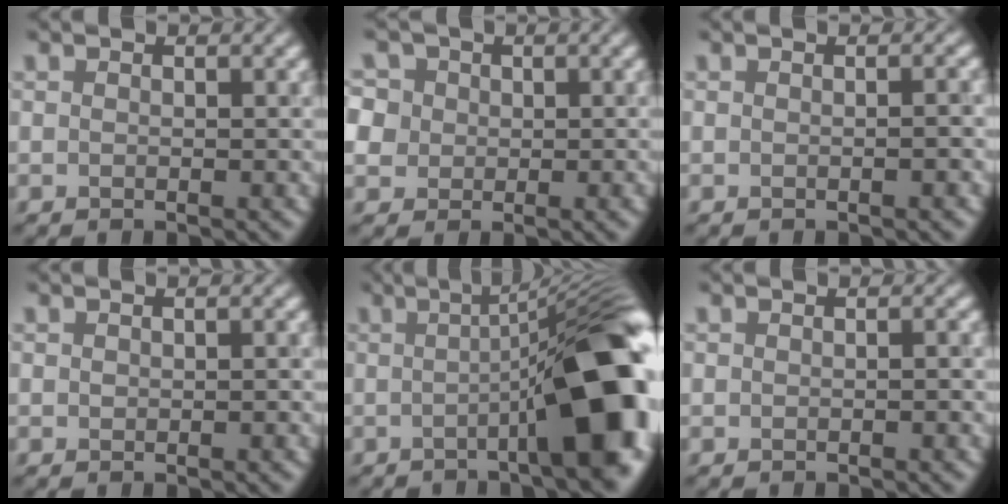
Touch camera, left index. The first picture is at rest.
{"total": 7.4, "force": [2.5, 6.1, 3.4], "torque": [-0.057, 0.033, 0.010]}
{"total": 0.9, "force": [-0.3, 0.1, 0.9], "torque": [-0.007, 0.006, 0.000]}
{"total": 0.8, "force": [0.0, 0.5, 0.6], "torque": [-0.010, 0.001, 0.000]}
{"total": 13.5, "force": [-1.9, 3.4, 12.9], "torque": [-0.140, 0.018, -0.036]}
{"total": 0.7, "force": [-0.2, 0.3, 0.5], "torque": [-0.010, 0.002, -0.002]}